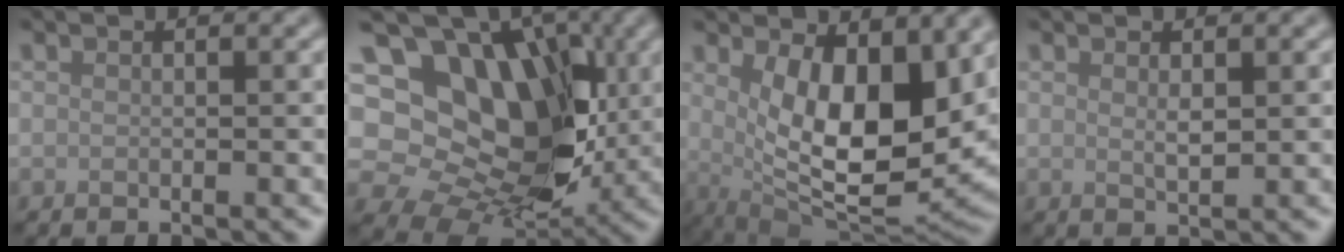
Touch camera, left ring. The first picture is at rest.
{"total": 15.8, "force": [3.7, 12.2, 9.4], "torque": [-0.154, 0.043, 0.060]}
{"total": 10.7, "force": [2.0, 4.8, 9.4], "torque": [-0.150, -0.028, 0.040]}
{"total": 1.1, "force": [0.5, 0.2, 0.9], "torque": [-0.018, -0.004, 0.010]}